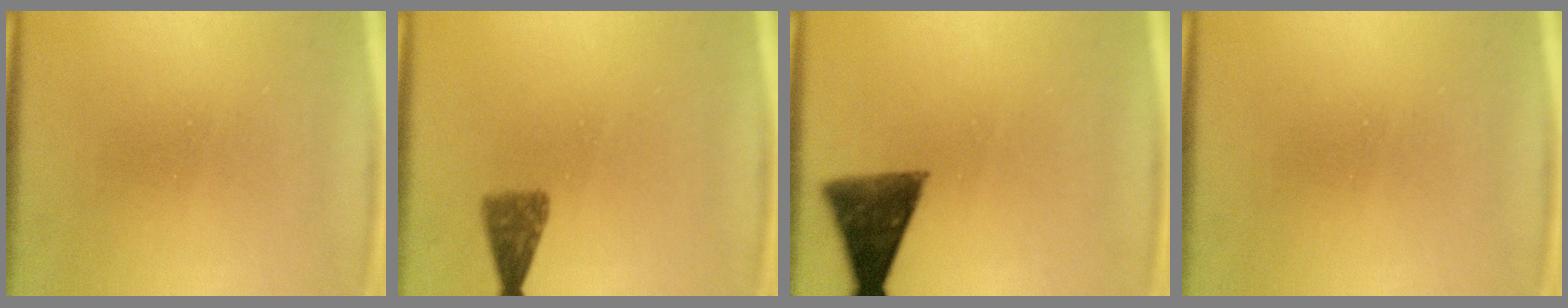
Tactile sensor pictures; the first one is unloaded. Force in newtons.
{"total": 3.6}
{"total": 9.5}
{"total": 0.0}